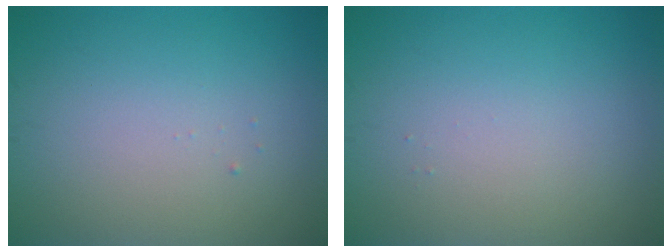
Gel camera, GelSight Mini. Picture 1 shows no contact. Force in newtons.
{"total": 0.0}